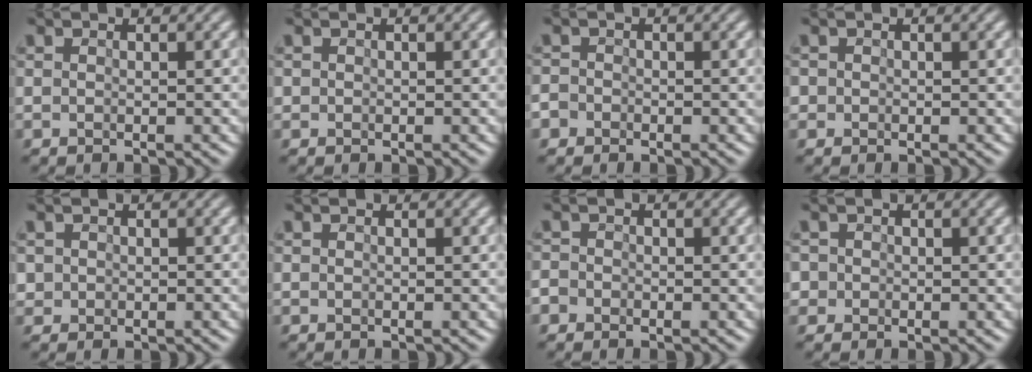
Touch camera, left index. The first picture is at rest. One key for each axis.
{"total": 0.6, "fx": 0.1, "fy": 0.6, "fz": 0.1, "tx": 0.006, "ty": 0.008, "tz": -0.009}
{"total": 3.2, "fx": -2.2, "fy": 2.3, "fz": 0.4, "tx": -0.011, "ty": 0.002, "tz": -0.050}
{"total": 1.6, "fx": -0.1, "fy": 1.6, "fz": 0.4, "tx": 0.004, "ty": 0.019, "tz": -0.019}
{"total": 1.8, "fx": 0.1, "fy": 1.8, "fz": 0.4, "tx": -0.005, "ty": 0.020, "tz": -0.001}
{"total": 0.0}
{"total": 2.8, "fx": -2.0, "fy": 2.0, "fz": 0.4, "tx": -0.009, "ty": 0.004, "tz": -0.044}
{"total": 3.3, "fx": -0.5, "fy": 3.1, "fz": 0.8, "tx": -0.022, "ty": 0.025, "tz": -0.026}